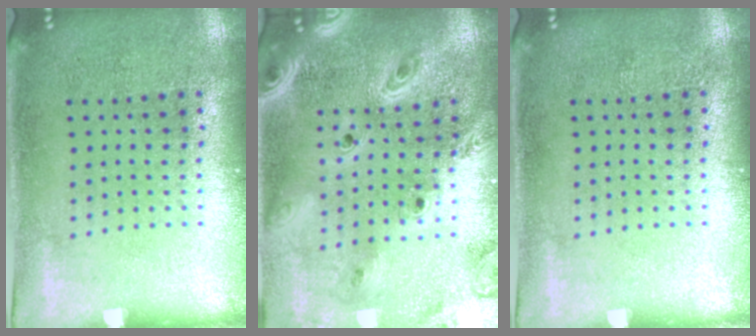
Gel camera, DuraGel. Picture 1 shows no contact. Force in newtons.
{"total": 3.2, "press": 2.6, "slide": 1.8}
{"total": 0.0}